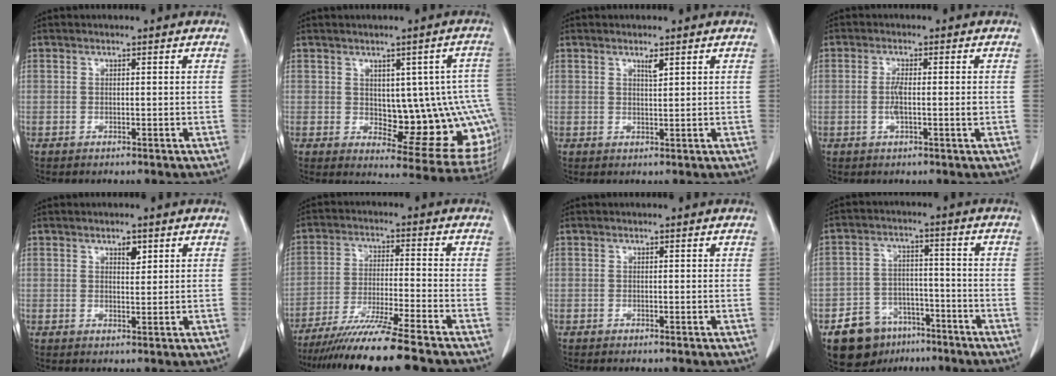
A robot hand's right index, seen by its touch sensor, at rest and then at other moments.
{"total": 13.3, "force": [-0.1, 5.1, 12.2], "torque": [-0.121, 0.013, 0.015]}
{"total": 1.4, "force": [0.9, 0.1, 1.0], "torque": [-0.021, -0.004, 0.017]}
{"total": 3.3, "force": [-0.5, 0.4, 3.2], "torque": [-0.068, -0.003, -0.010]}
{"total": 1.9, "force": [1.1, 0.8, 1.3], "torque": [-0.018, -0.004, 0.018]}
{"total": 13.0, "force": [-10.9, -1.7, 6.9], "torque": [-0.103, -0.035, -0.178]}
{"total": 0.0}
{"total": 9.3, "force": [-5.9, 6.5, 2.9], "torque": [-0.049, 0.016, -0.090]}